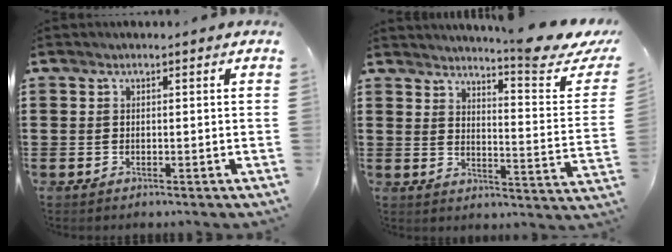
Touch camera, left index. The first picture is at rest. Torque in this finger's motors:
{"motor_torque": [2.14, 0.00, 0.17, 0.11]}